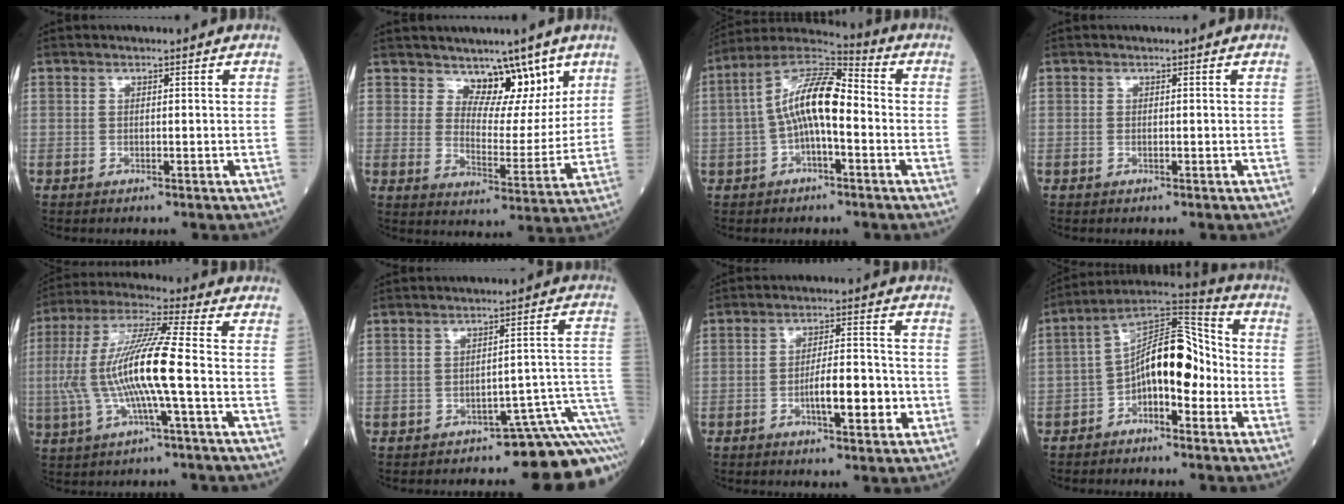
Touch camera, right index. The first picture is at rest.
{"total": 9.1, "force": [6.2, 4.9, 4.4], "torque": [-0.056, -0.005, 0.107]}
{"total": 12.4, "force": [-0.5, 4.5, 11.5], "torque": [-0.235, 0.038, -0.013]}
{"total": 0.6, "force": [-0.1, 0.4, 0.4], "torque": [-0.017, 0.001, 0.000]}
{"total": 15.0, "force": [-1.7, 1.7, 14.8], "torque": [-0.307, 0.008, -0.034]}
{"total": 11.1, "force": [-8.1, 3.1, 7.0], "torque": [-0.056, 0.068, -0.094]}
{"total": 8.4, "force": [-2.6, 2.3, 7.7], "torque": [-0.132, 0.014, -0.038]}
{"total": 13.2, "force": [-2.6, 5.9, 11.5], "torque": [-0.213, 0.046, -0.044]}